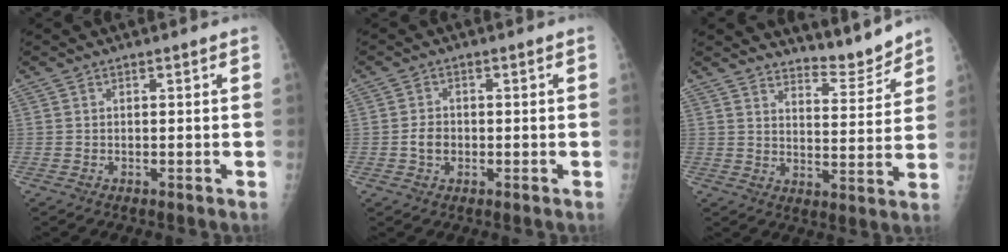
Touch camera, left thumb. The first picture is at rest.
{"total": 2.9, "force": [-0.7, 2.4, 1.6], "torque": [-0.019, 0.006, -0.015]}
{"total": 7.5, "force": [7.4, 1.0, 0.8], "torque": [0.003, -0.070, 0.117]}